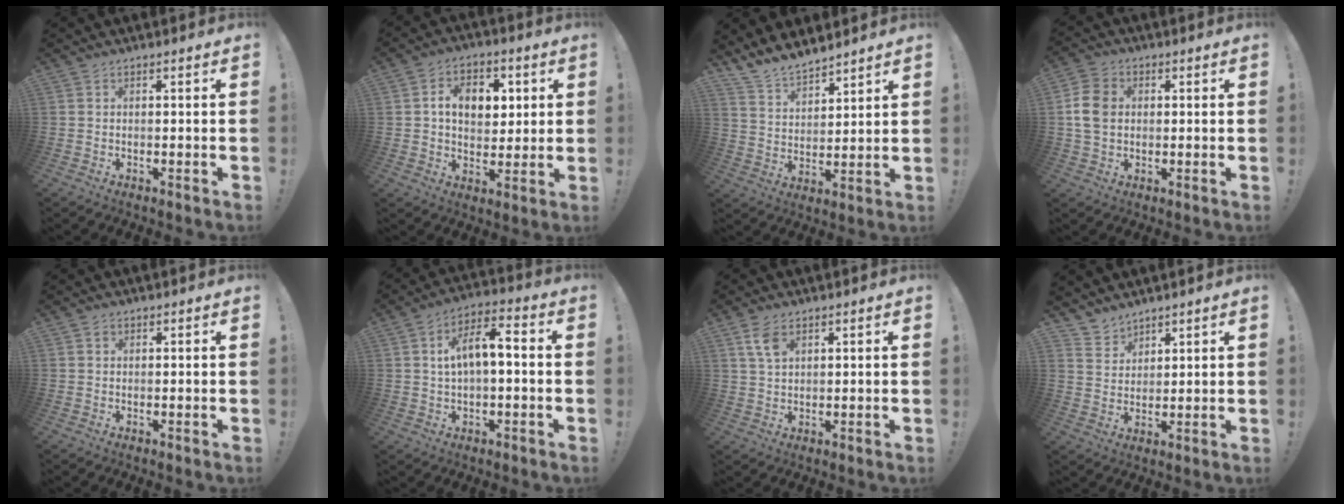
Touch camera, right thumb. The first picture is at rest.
{"total": 10.3, "force": [2.5, 7.8, 6.2], "torque": [-0.093, 0.002, 0.047]}
{"total": 8.9, "force": [8.3, 3.0, 1.5], "torque": [-0.047, -0.065, 0.162]}
{"total": 9.0, "force": [0.7, 6.9, 5.8], "torque": [-0.123, 0.009, 0.015]}
{"total": 0.7, "force": [0.4, 0.6, 0.1], "torque": [0.002, 0.000, 0.006]}
{"total": 9.1, "force": [0.9, 4.0, 8.1], "torque": [-0.133, 0.010, 0.017]}
{"total": 5.4, "force": [2.8, 2.8, 3.7], "torque": [-0.063, -0.009, 0.052]}
{"total": 5.1, "force": [4.4, 2.7, 0.0], "torque": [-0.005, -0.035, 0.085]}